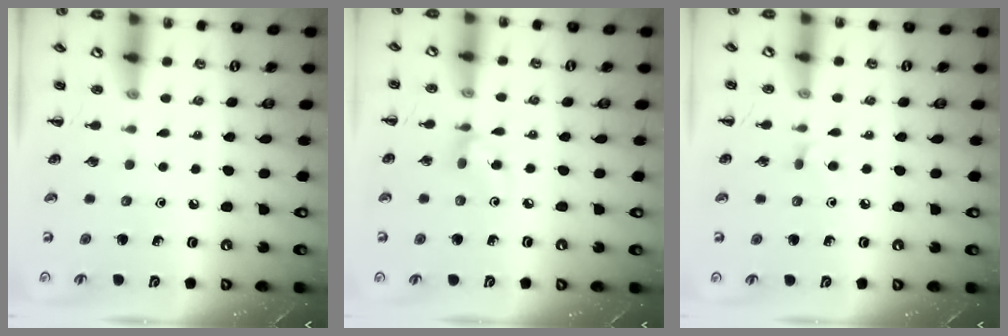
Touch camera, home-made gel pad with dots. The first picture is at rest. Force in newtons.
{"total": 4.6, "press": 4.4, "slide": 1.3}
{"total": 4.0, "press": 3.7, "slide": 1.5}